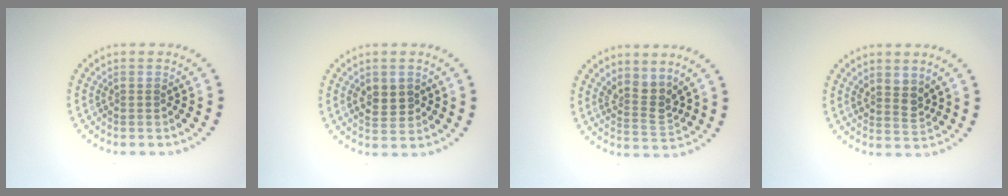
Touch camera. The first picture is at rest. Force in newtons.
{"total": 2.4, "press": 2.4, "slide": 0.2}
{"total": 2.6, "press": 2.0, "slide": 1.8}
{"total": 1.9, "press": 1.6, "slide": 1.0}